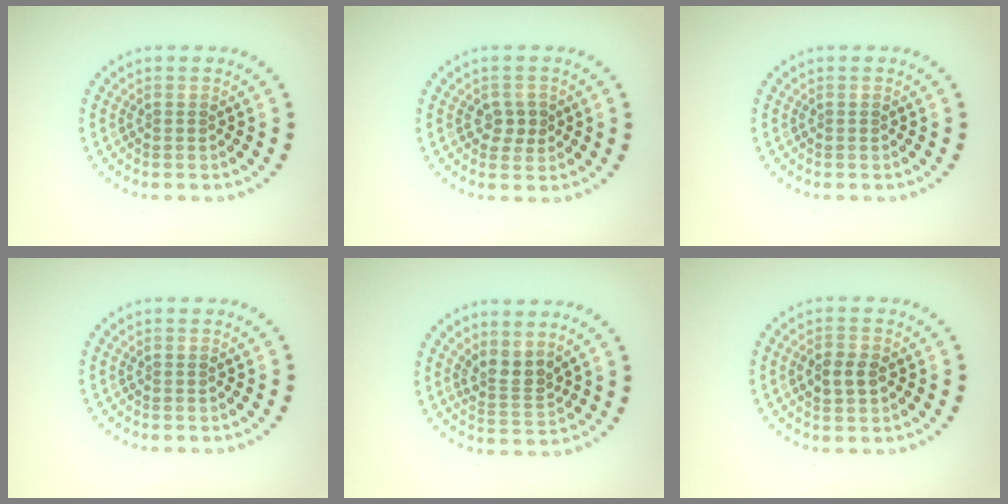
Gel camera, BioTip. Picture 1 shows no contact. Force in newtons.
{"total": 1.9, "press": 1.8, "slide": 0.6}
{"total": 0.0}
{"total": 0.0}
{"total": 2.5, "press": 2.0, "slide": 1.6}
{"total": 2.4, "press": 2.4, "slide": 0.1}